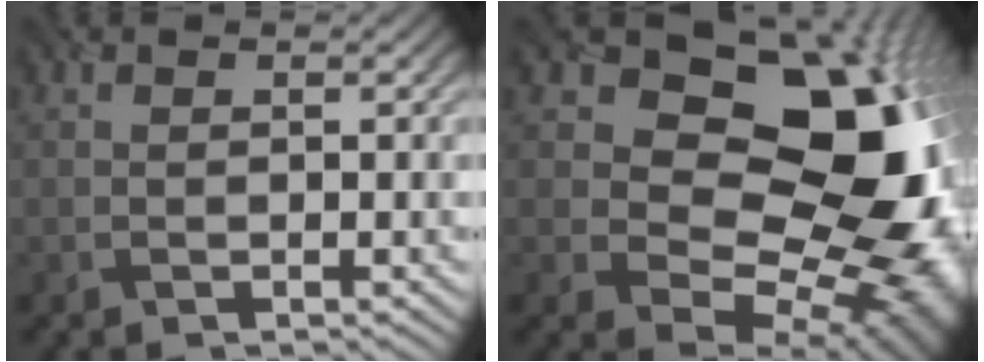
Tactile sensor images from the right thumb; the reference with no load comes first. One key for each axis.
{"total": 18.3, "fx": 3.6, "fy": 13.8, "fz": 11.5, "tx": -0.136, "ty": 0.000, "tz": 0.071}